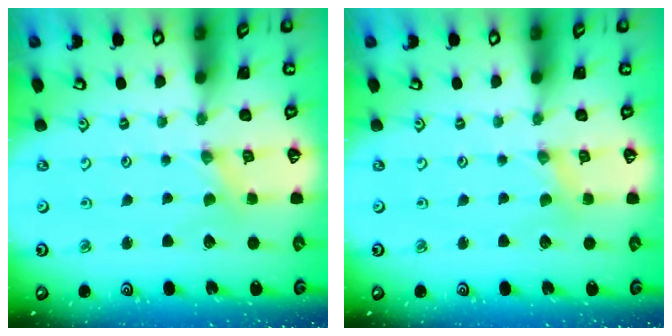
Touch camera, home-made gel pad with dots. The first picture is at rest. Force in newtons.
{"total": 1.0, "press": 1.0, "slide": 0.2}